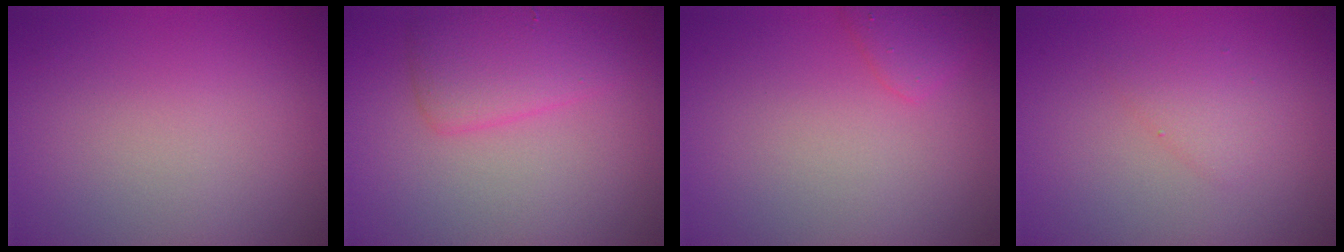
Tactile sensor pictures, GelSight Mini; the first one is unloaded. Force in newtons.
{"total": 3.5, "press": 3.5, "slide": 0.3}
{"total": 1.9, "press": 1.9, "slide": 0.1}
{"total": 1.4, "press": 1.4, "slide": 0.1}